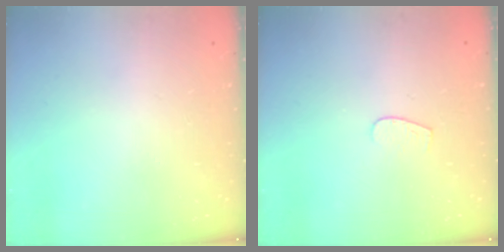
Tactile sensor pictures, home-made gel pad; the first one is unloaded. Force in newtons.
{"total": 3.3, "press": 3.3, "slide": 0.2}